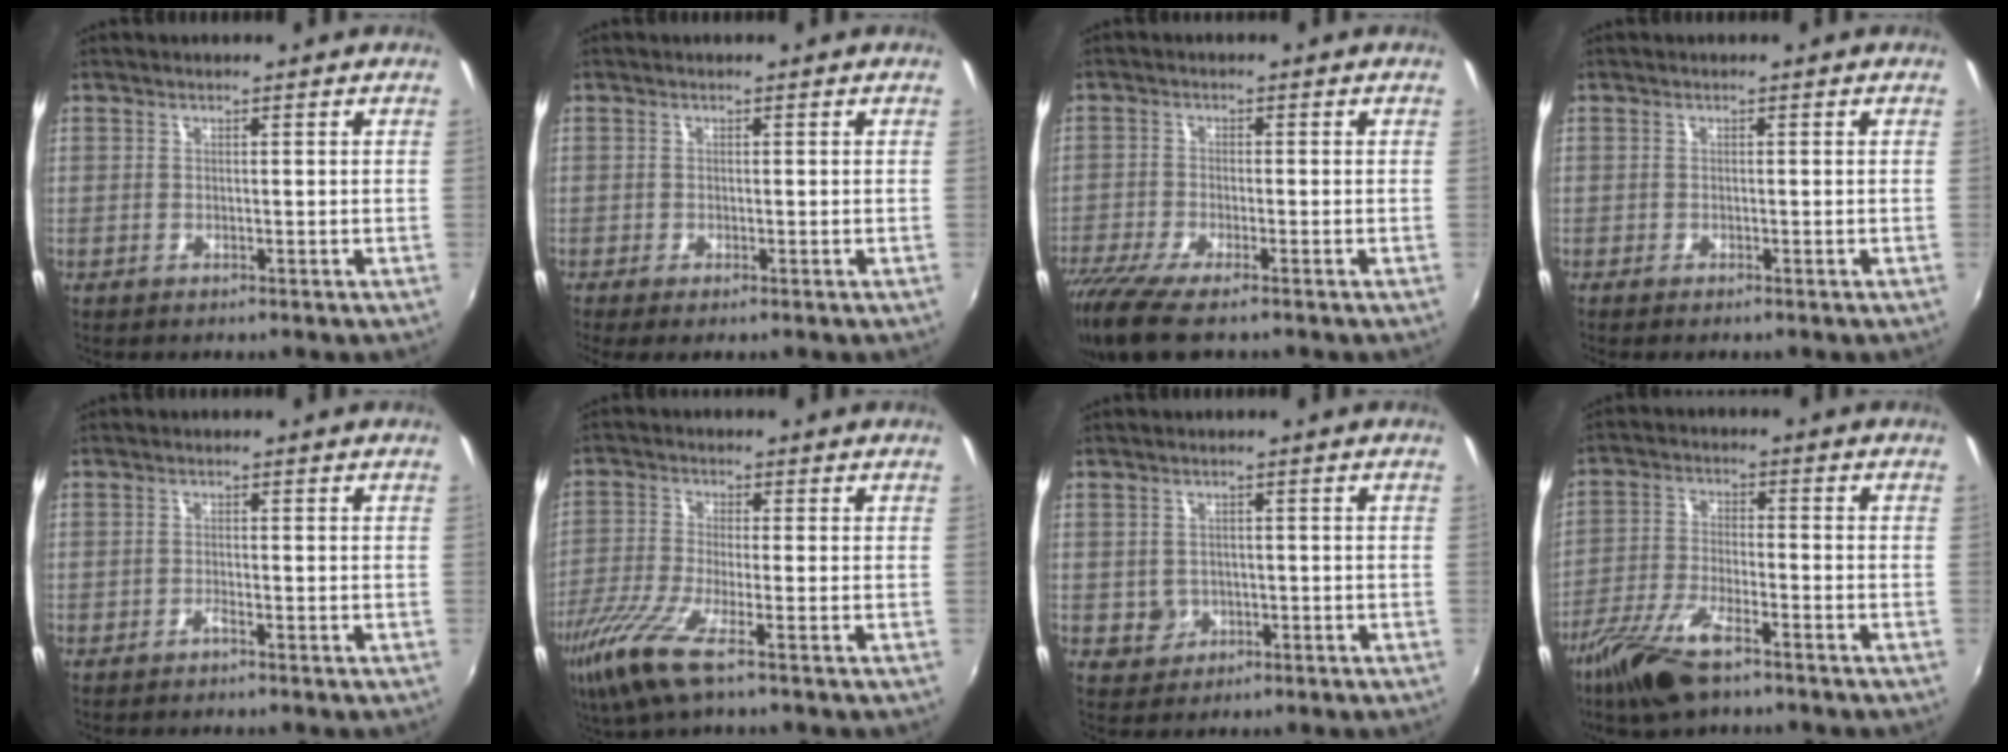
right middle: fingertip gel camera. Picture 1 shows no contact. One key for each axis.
{"total": 1.5, "fx": -1.0, "fy": 0.1, "fz": 1.1, "tx": -0.024, "ty": -0.008, "tz": -0.018}
{"total": 10.5, "fx": -7.9, "fy": 2.3, "fz": 6.5, "tx": -0.157, "ty": -0.048, "tz": -0.147}
{"total": 0.8, "fx": -0.7, "fy": 0.1, "fz": 0.3, "tx": -0.008, "ty": -0.004, "tz": -0.014}
{"total": 0.7, "fx": -0.7, "fy": 0.2, "fz": 0.2, "tx": -0.003, "ty": -0.002, "tz": -0.016}
{"total": 9.1, "fx": -5.5, "fy": 0.8, "fz": 7.2, "tx": -0.172, "ty": -0.029, "tz": -0.112}
{"total": 3.5, "fx": -0.5, "fy": 3.4, "fz": 0.8, "tx": -0.020, "ty": 0.003, "tz": -0.001}
{"total": 11.6, "fx": -8.0, "fy": 3.2, "fz": 7.7, "tx": -0.174, "ty": -0.025, "tz": -0.159}